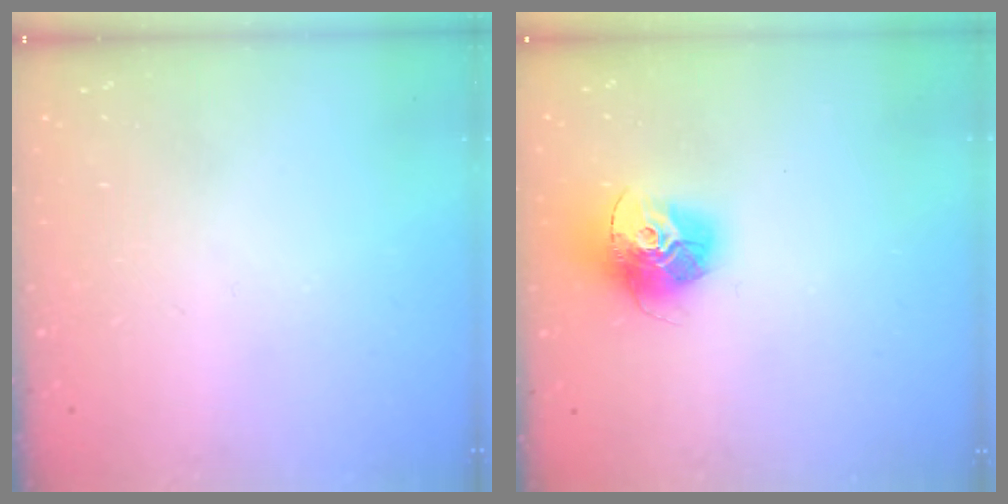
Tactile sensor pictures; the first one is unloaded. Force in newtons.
{"total": 15.2, "press": 15.2, "slide": 1.5}